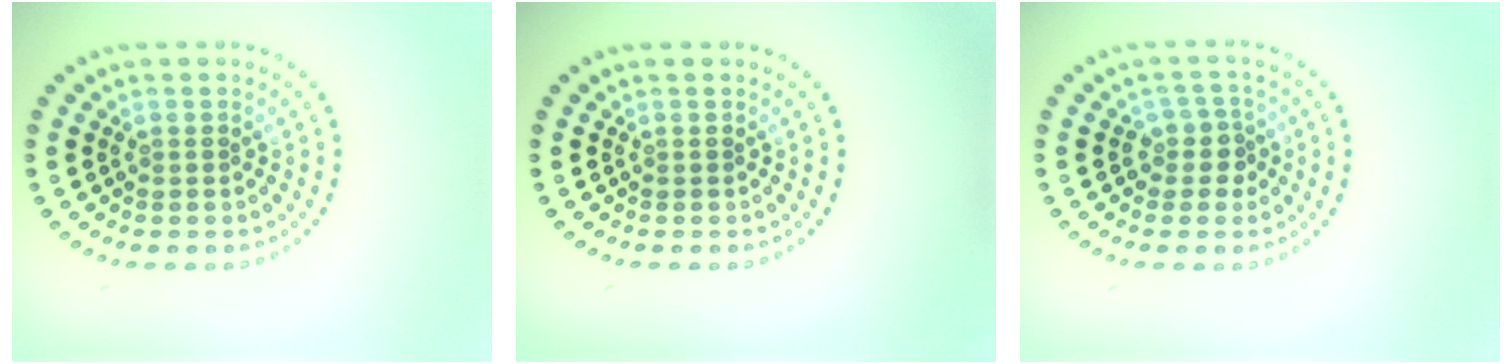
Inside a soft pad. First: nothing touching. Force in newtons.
{"total": 0.0}
{"total": 2.1, "press": 1.7, "slide": 1.3}